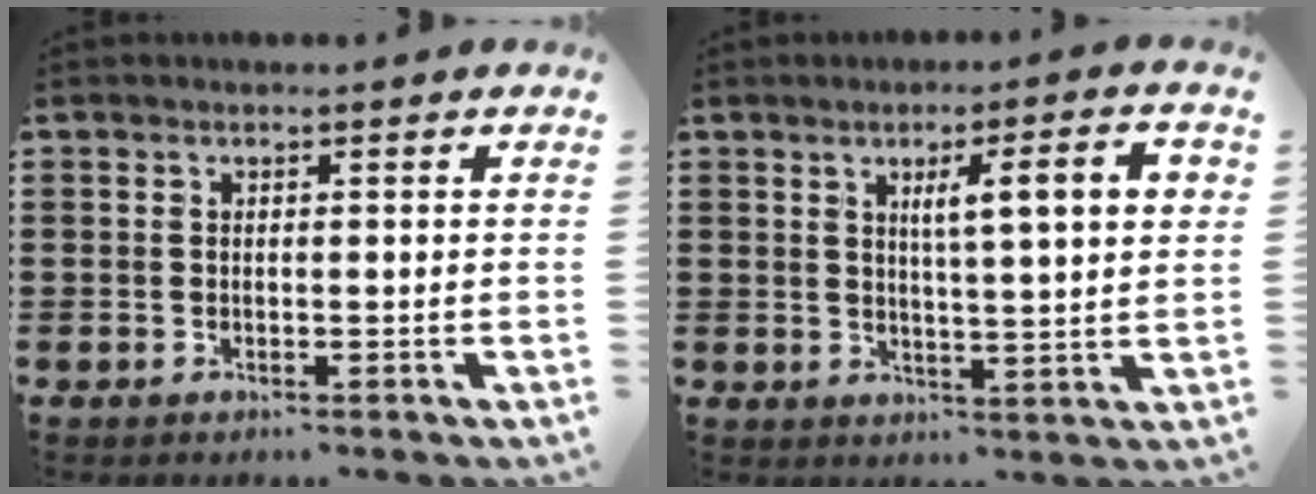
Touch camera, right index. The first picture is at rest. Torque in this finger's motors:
{"motor_torque": [0.73, 0.01, 0.70, 0.14]}